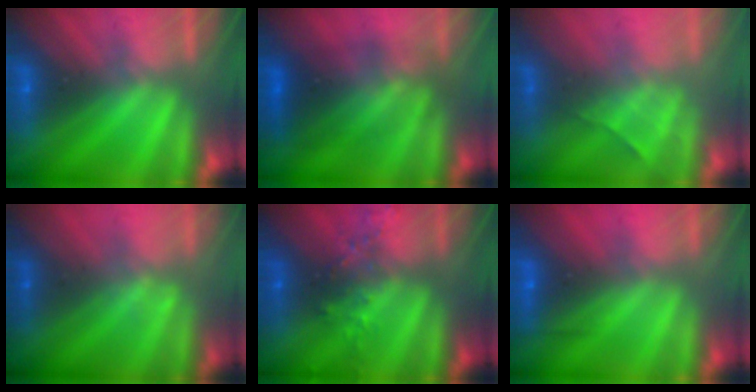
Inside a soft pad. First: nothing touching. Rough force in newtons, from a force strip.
{"total": 3.6}
{"total": 2.3}
{"total": 1.4}
{"total": 2.4}
{"total": 2.2}